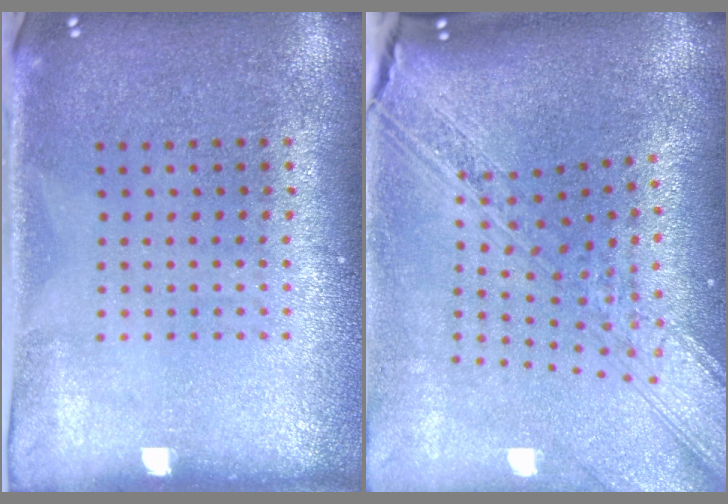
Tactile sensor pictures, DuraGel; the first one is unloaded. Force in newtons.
{"total": 3.8, "press": 2.7, "slide": 2.7}